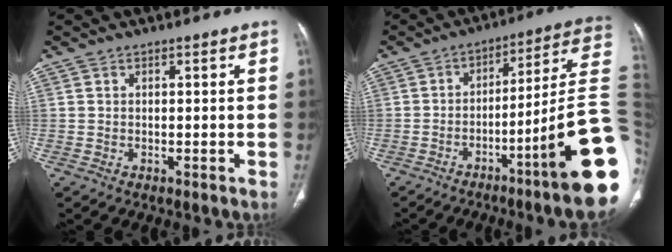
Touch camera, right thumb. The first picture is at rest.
{"total": 20.7, "force": [-6.1, 0.8, 19.8], "torque": [-0.208, 0.033, -0.094]}